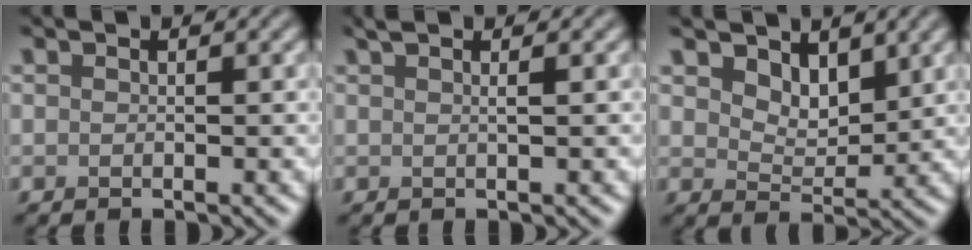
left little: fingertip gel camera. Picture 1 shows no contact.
{"total": 1.6, "force": [0.8, 0.5, 1.3], "torque": [-0.017, 0.001, 0.005]}
{"total": 2.7, "force": [2.1, 1.4, 1.1], "torque": [-0.030, -0.012, 0.032]}